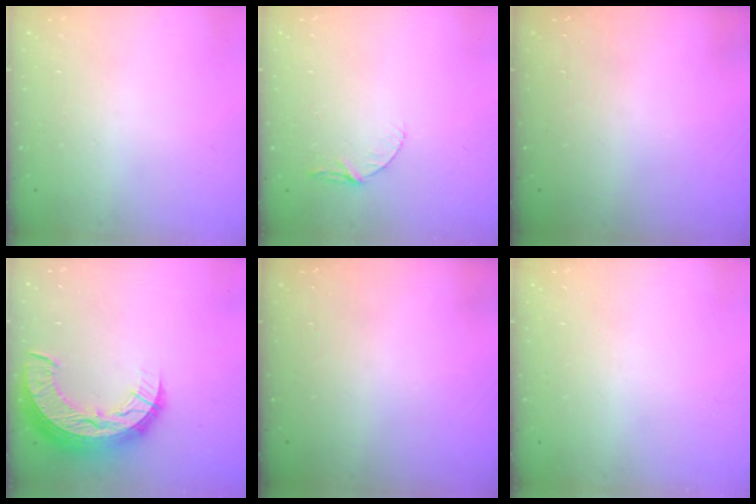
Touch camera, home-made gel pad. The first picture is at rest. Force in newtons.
{"total": 5.2, "press": 5.1, "slide": 0.6}
{"total": 0.0}
{"total": 15.0, "press": 15.0, "slide": 1.0}
{"total": 0.0}
{"total": 0.0}